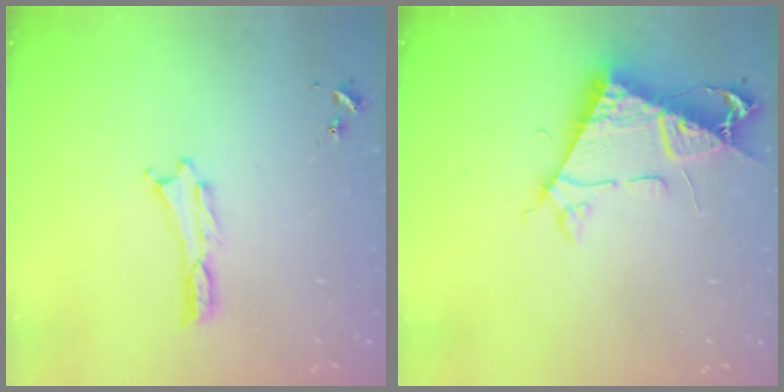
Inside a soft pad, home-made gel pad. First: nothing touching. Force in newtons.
{"total": 7.7, "press": 7.6, "slide": 1.1}